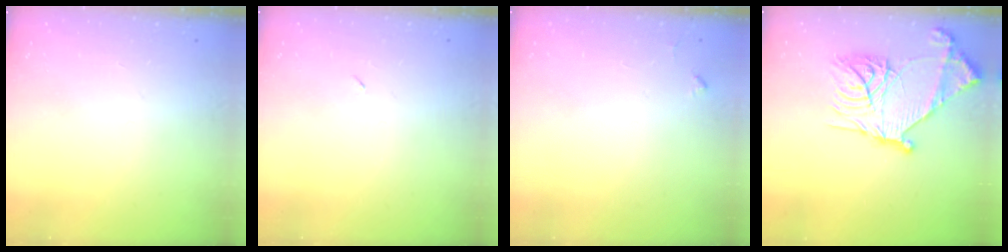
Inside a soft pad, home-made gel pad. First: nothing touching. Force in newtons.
{"total": 2.2, "press": 1.8, "slide": 1.2}
{"total": 3.5, "press": 3.5, "slide": 0.5}
{"total": 22.5, "press": 22.4, "slide": 2.2}